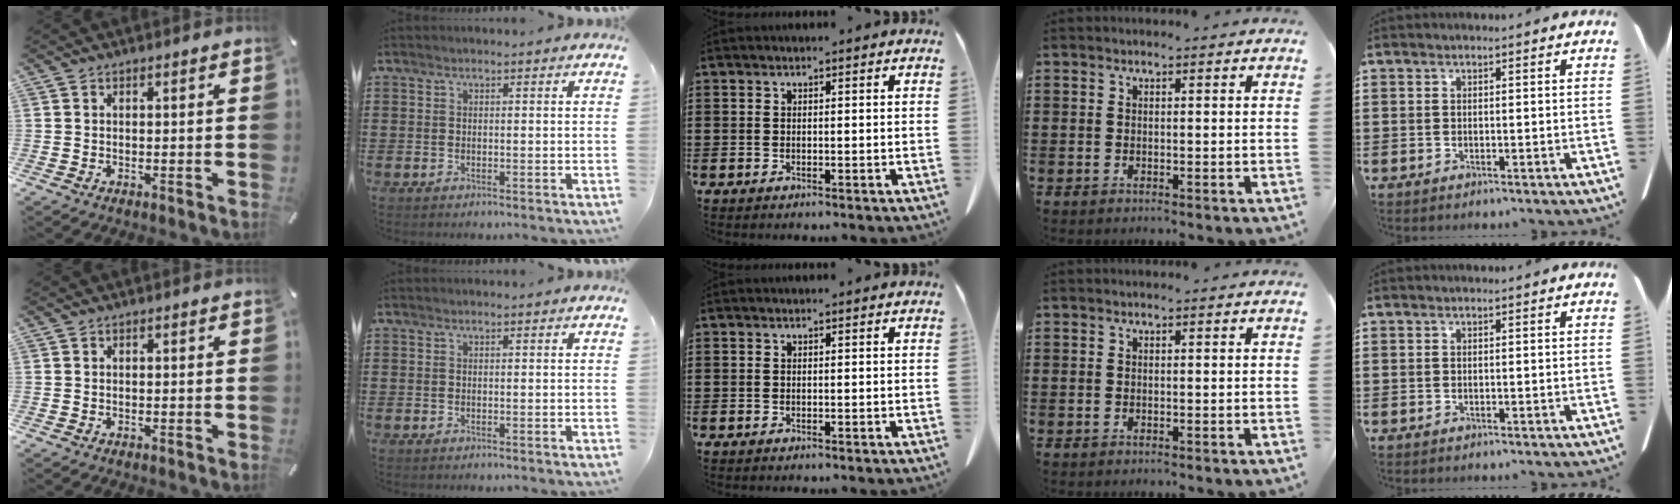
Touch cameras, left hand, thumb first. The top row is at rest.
{}